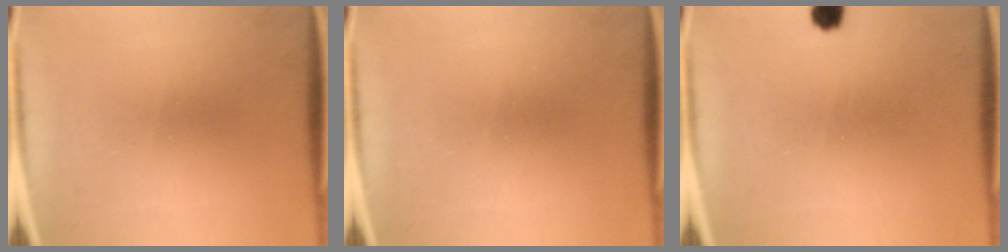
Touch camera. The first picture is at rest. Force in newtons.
{"total": 0.0}
{"total": 2.4}